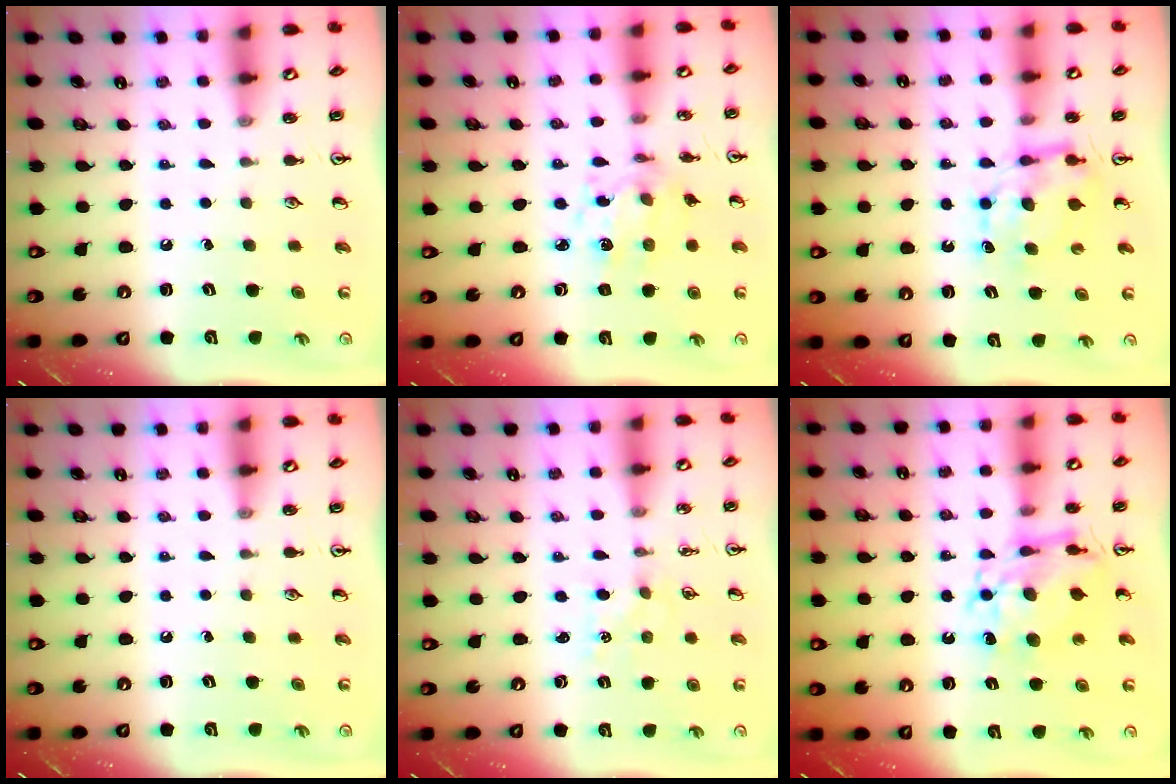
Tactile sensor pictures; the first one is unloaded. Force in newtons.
{"total": 7.5, "press": 7.4, "slide": 1.6}
{"total": 7.2, "press": 7.2, "slide": 0.2}
{"total": 0.0}
{"total": 2.3, "press": 2.3, "slide": 0.3}
{"total": 12.0, "press": 12.0, "slide": 1.0}